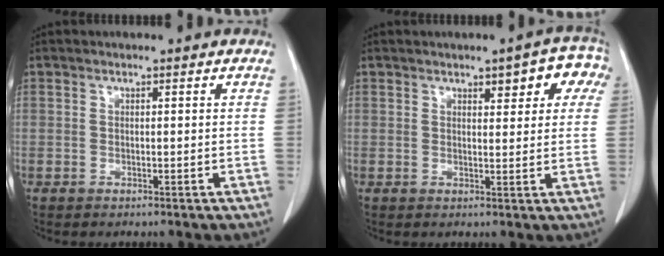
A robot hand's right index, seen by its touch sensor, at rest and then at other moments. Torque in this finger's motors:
{"motor_torque": [0.33, 0.31, 0.11, 0.01]}